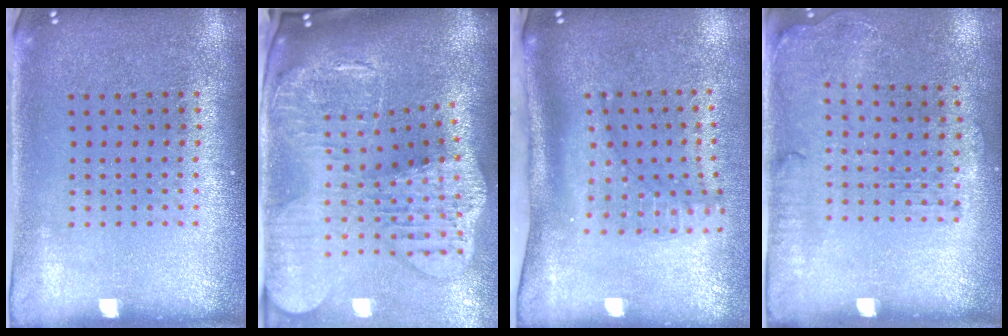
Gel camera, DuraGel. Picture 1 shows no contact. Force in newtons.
{"total": 4.4, "press": 3.3, "slide": 2.8}
{"total": 2.3, "press": 1.6, "slide": 1.6}
{"total": 1.6, "press": 1.3, "slide": 1.0}